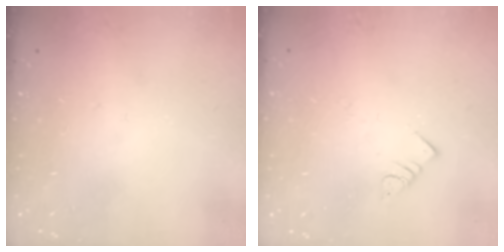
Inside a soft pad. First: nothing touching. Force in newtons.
{"total": 3.0, "press": 3.0, "slide": 0.1}